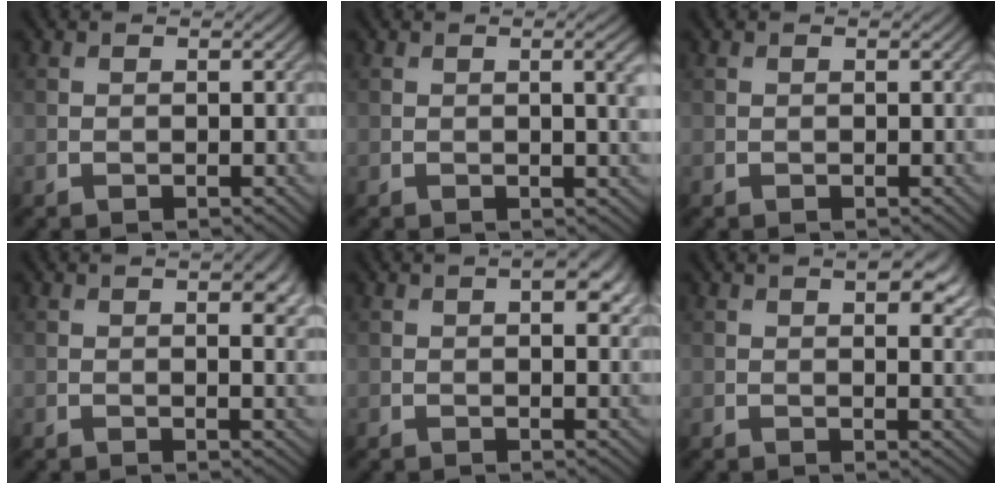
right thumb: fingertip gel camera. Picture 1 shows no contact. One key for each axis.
{"total": 2.7, "fx": 0.5, "fy": 0.5, "fz": 2.6, "tx": -0.038, "ty": 0.003, "tz": 0.009}
{"total": 0.0}
{"total": 3.5, "fx": 1.3, "fy": 1.1, "fz": 3.0, "tx": -0.047, "ty": -0.001, "tz": 0.022}
{"total": 3.4, "fx": 1.3, "fy": 1.3, "fz": 2.9, "tx": -0.044, "ty": 0.001, "tz": 0.020}
{"total": 5.2, "fx": 2.7, "fy": 1.9, "fz": 4.0, "tx": -0.064, "ty": 0.004, "tz": 0.039}